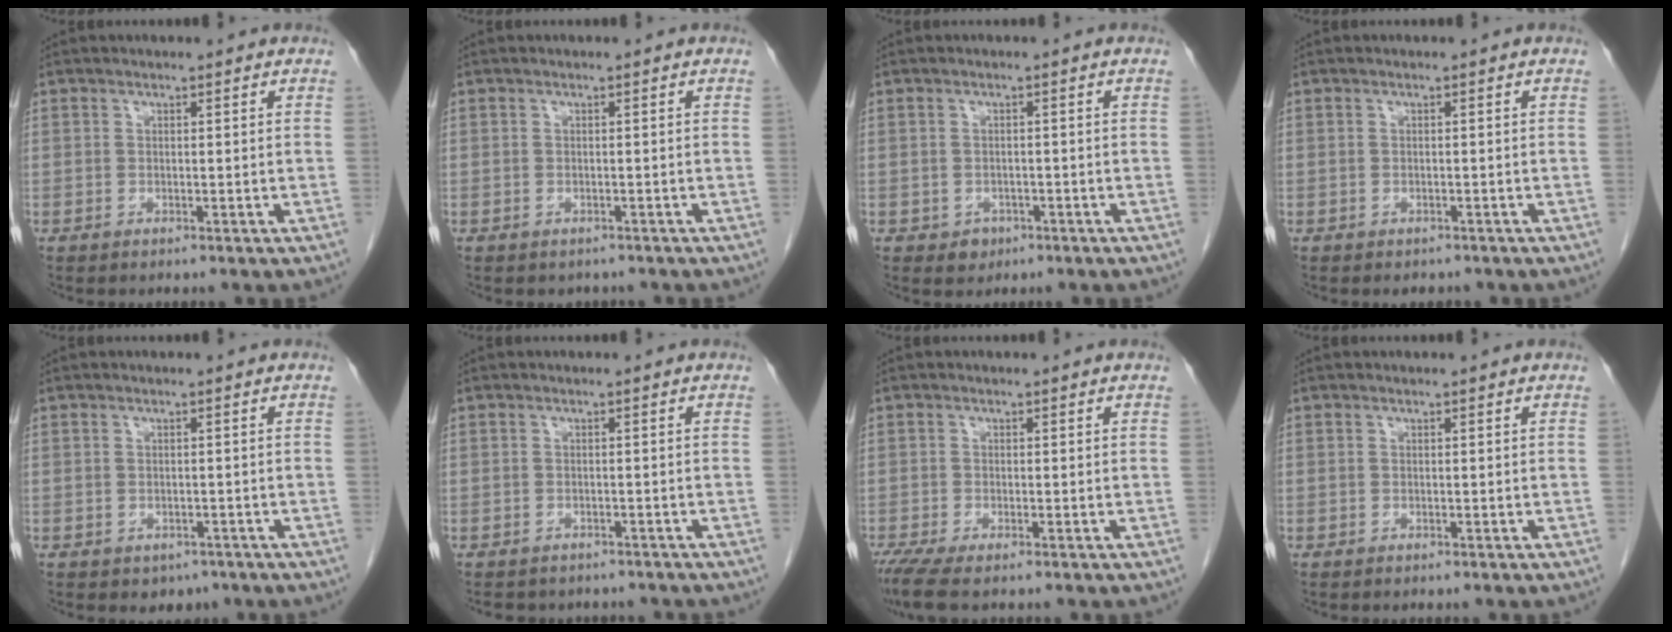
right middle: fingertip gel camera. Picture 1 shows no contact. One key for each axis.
{"total": 1.5, "fx": -1.3, "fy": 0.8, "fz": 0.1, "tx": -0.004, "ty": 0.000, "tz": -0.017}
{"total": 2.2, "fx": -1.1, "fy": 1.8, "fz": 0.6, "tx": -0.006, "ty": 0.005, "tz": -0.010}
{"total": 1.4, "fx": -1.2, "fy": 0.8, "fz": 0.2, "tx": -0.006, "ty": 0.000, "tz": -0.013}
{"total": 2.1, "fx": -1.2, "fy": 1.6, "fz": 0.8, "tx": -0.007, "ty": 0.003, "tz": -0.007}
{"total": 6.9, "fx": -6.0, "fy": 2.9, "fz": 1.6, "tx": -0.025, "ty": 0.004, "tz": -0.066}
{"total": 4.3, "fx": -3.1, "fy": 0.6, "fz": 2.9, "tx": -0.056, "ty": -0.013, "tz": -0.057}
{"total": 0.0}